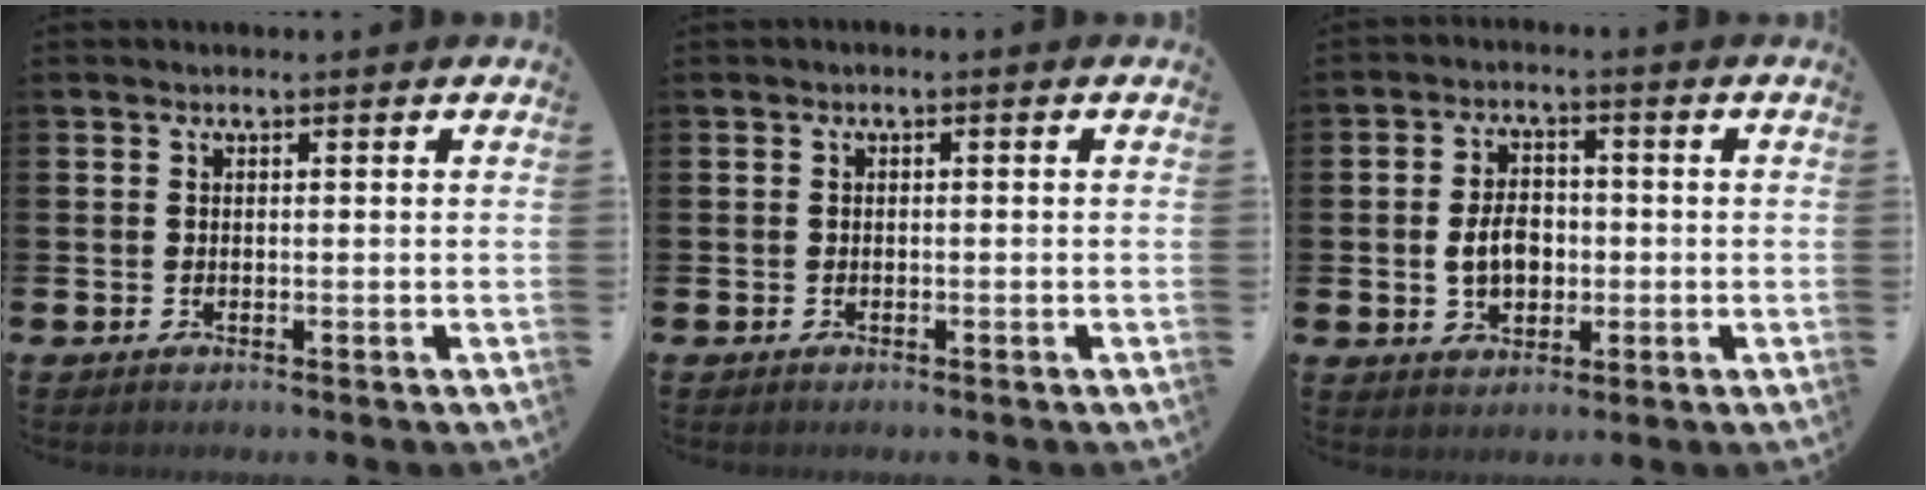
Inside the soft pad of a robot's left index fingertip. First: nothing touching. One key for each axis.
{"total": 0.6, "fx": -0.5, "fy": 0.1, "fz": 0.2, "tx": -0.011, "ty": 0.000, "tz": -0.009}
{"total": 5.0, "fx": -0.6, "fy": 3.6, "fz": 3.4, "tx": -0.052, "ty": 0.006, "tz": -0.016}